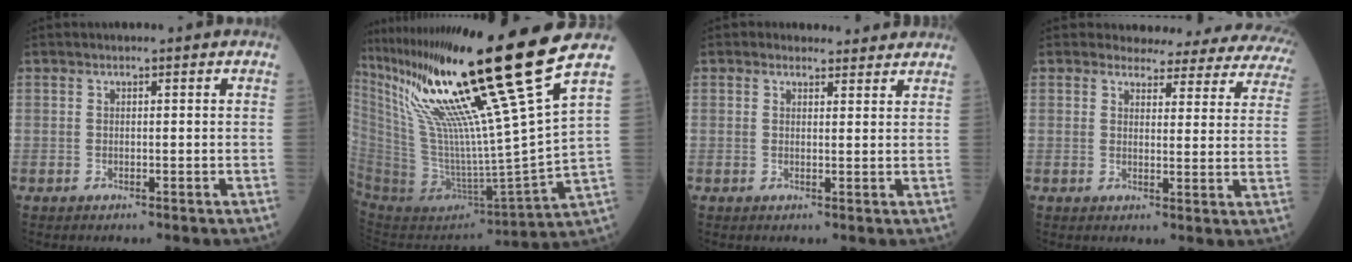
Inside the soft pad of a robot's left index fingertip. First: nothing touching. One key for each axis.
{"total": 28.5, "fx": 19.2, "fy": -3.0, "fz": 20.9, "tx": -0.371, "ty": -0.059, "tz": 0.340}
{"total": 3.4, "fx": 3.2, "fy": 1.4, "fz": 0.2, "tx": -0.002, "ty": 0.007, "tz": 0.033}
{"total": 16.9, "fx": 15.8, "fy": 4.7, "fz": 3.5, "tx": -0.016, "ty": -0.055, "tz": 0.148}